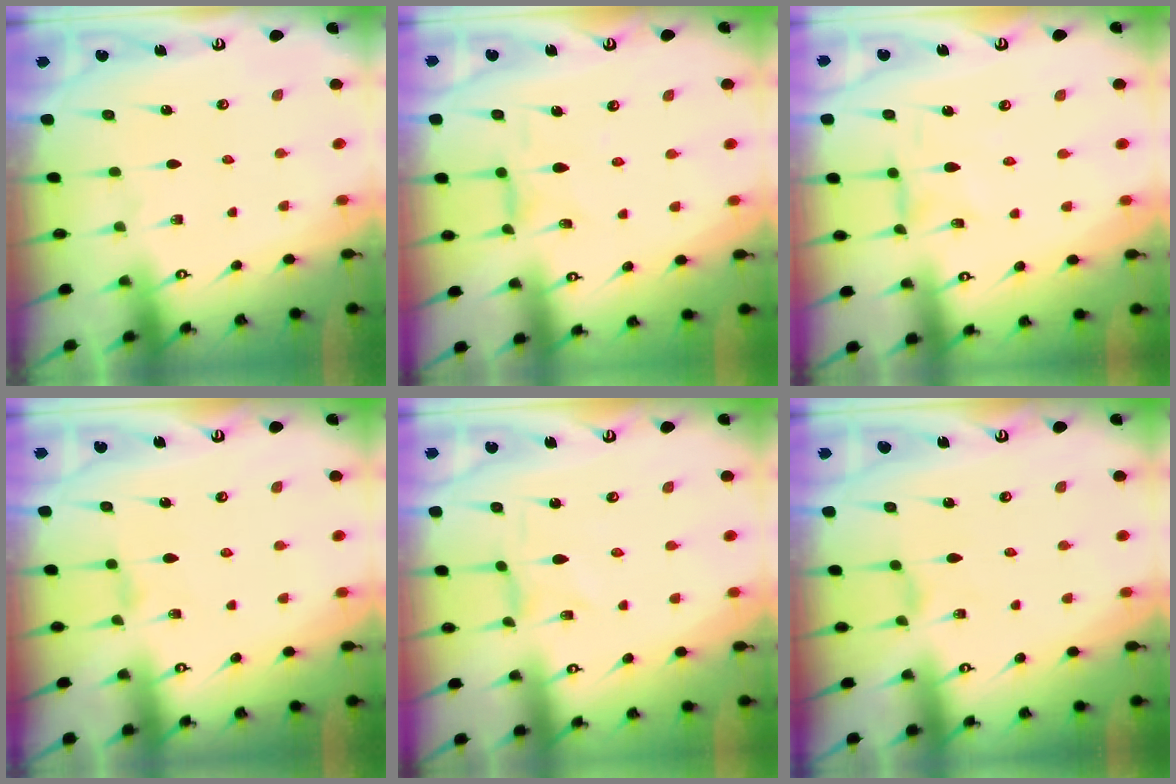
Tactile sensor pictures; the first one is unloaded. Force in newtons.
{"total": 2.1, "press": 2.0, "slide": 0.4}
{"total": 0.9, "press": 0.9, "slide": 0.0}
{"total": 1.5, "press": 1.5, "slide": 0.4}
{"total": 0.0}
{"total": 0.0}